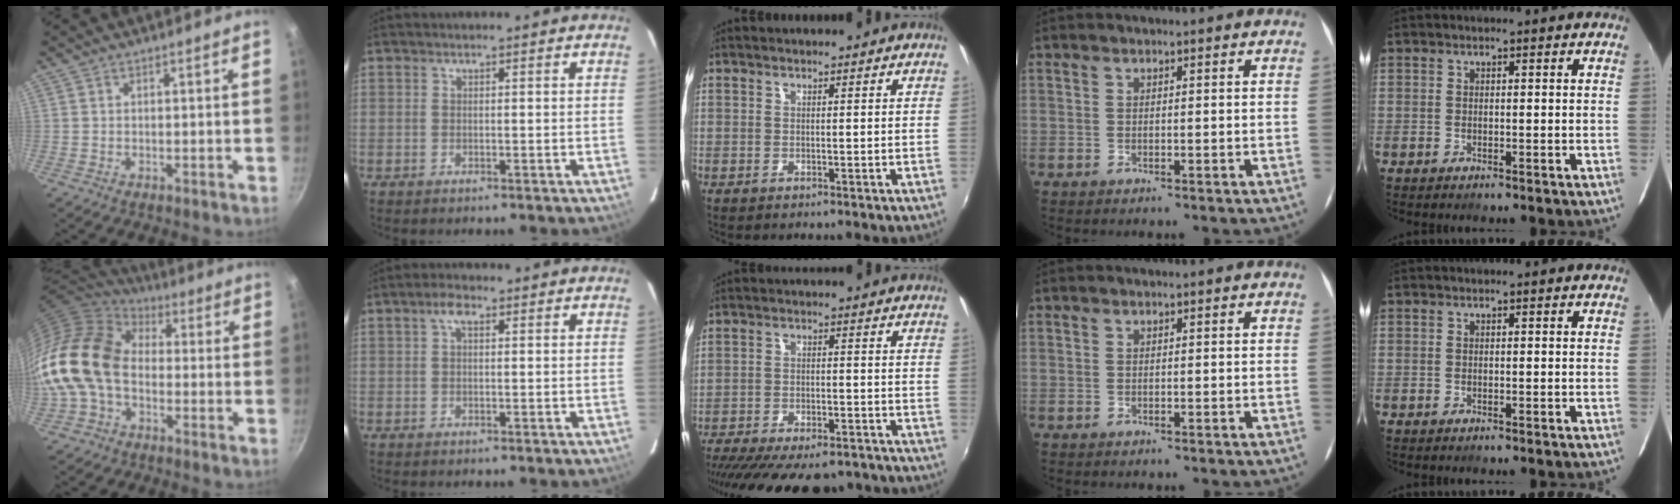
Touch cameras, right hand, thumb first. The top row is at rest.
{"thumb": {"total": 17.6, "force": [-1.6, 12.2, 12.6], "torque": [-0.226, 0.036, -0.050]}, "index": {"total": 2.5, "force": [0.9, 1.2, 2.0], "torque": [-0.037, 0.010, 0.013]}, "middle": {"total": 20.7, "force": [-17.2, 6.4, 9.6], "torque": [-0.193, -0.030, -0.238]}}